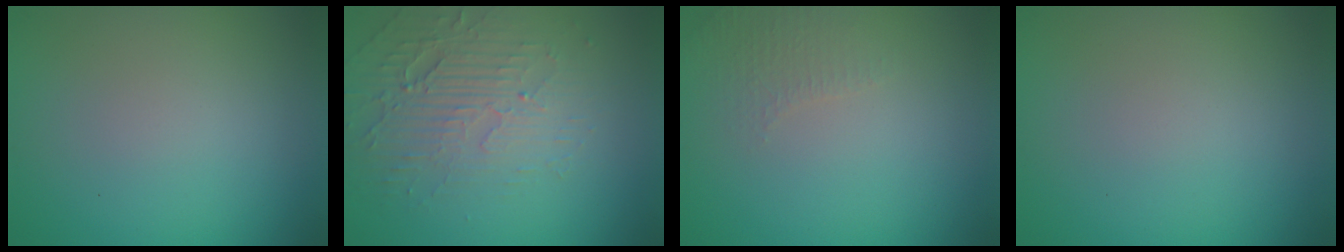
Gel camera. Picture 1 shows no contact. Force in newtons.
{"total": 3.8, "press": 3.4, "slide": 1.8}
{"total": 1.6, "press": 1.6, "slide": 0.4}
{"total": 0.0}